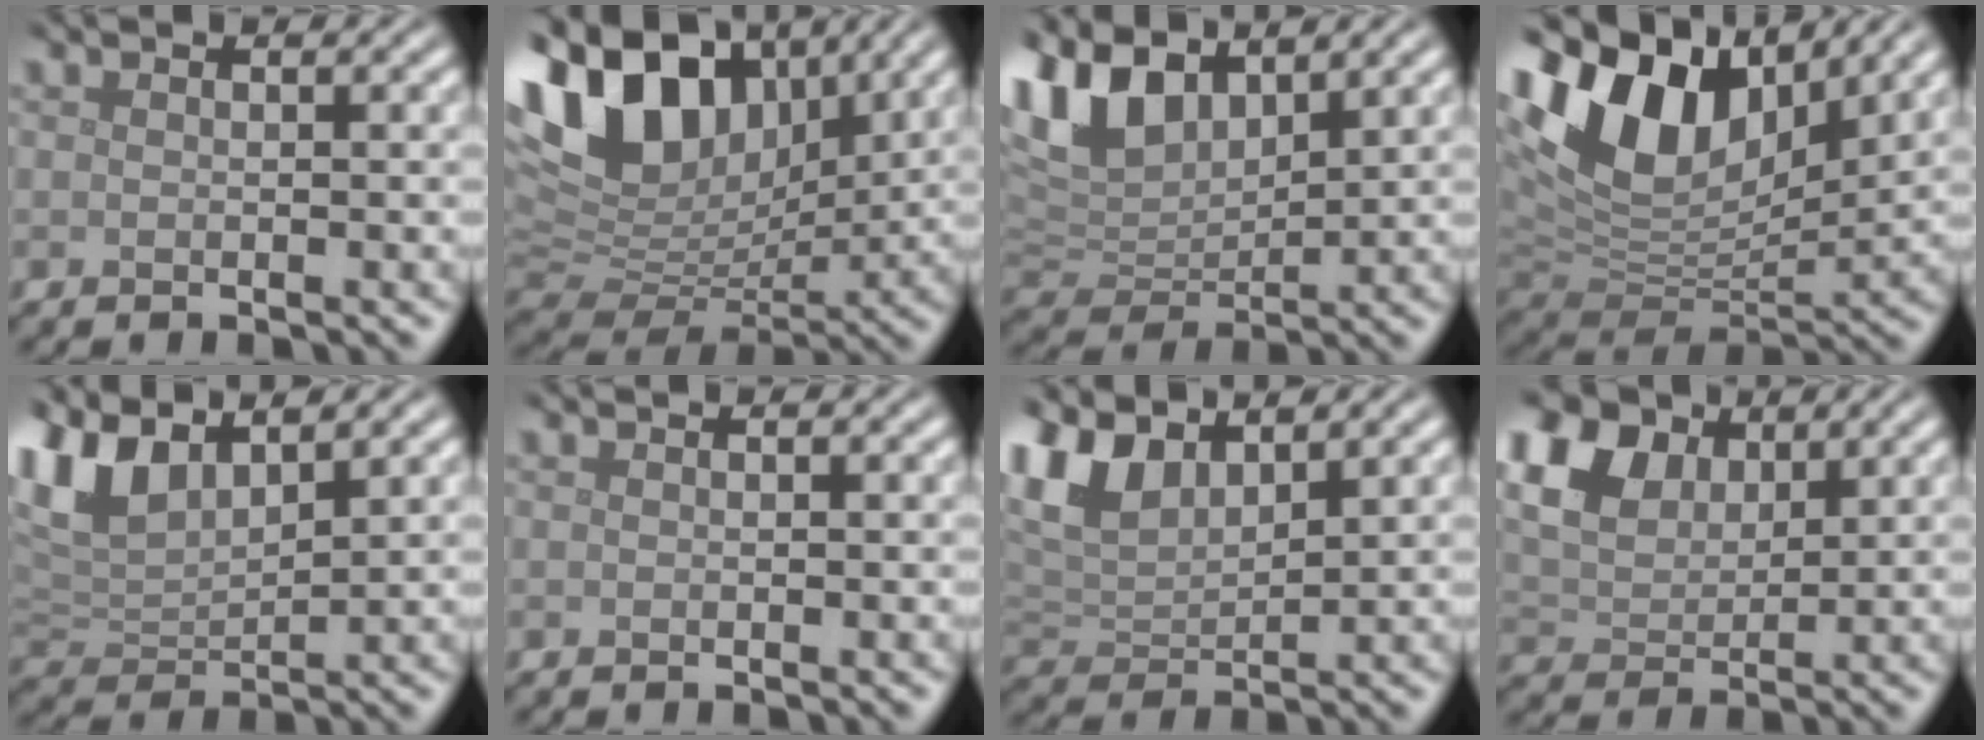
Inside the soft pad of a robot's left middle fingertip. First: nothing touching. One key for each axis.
{"total": 13.6, "fx": 6.0, "fy": 8.3, "fz": 8.9, "tx": -0.180, "ty": 0.026, "tz": 0.105}
{"total": 7.9, "fx": 4.4, "fy": 4.3, "fz": 4.9, "tx": -0.121, "ty": 0.011, "tz": 0.083}
{"total": 13.2, "fx": 6.4, "fy": 7.3, "fz": 8.8, "tx": -0.188, "ty": 0.027, "tz": 0.116}
{"total": 6.4, "fx": 3.9, "fy": 2.8, "fz": 4.3, "tx": -0.102, "ty": 0.011, "tz": 0.075}
{"total": 0.0}
{"total": 5.9, "fx": 3.6, "fy": 2.8, "fz": 3.7, "tx": -0.087, "ty": 0.011, "tz": 0.071}
{"total": 10.0, "fx": 5.3, "fy": 6.4, "fz": 5.6, "tx": -0.147, "ty": 0.035, "tz": 0.084}